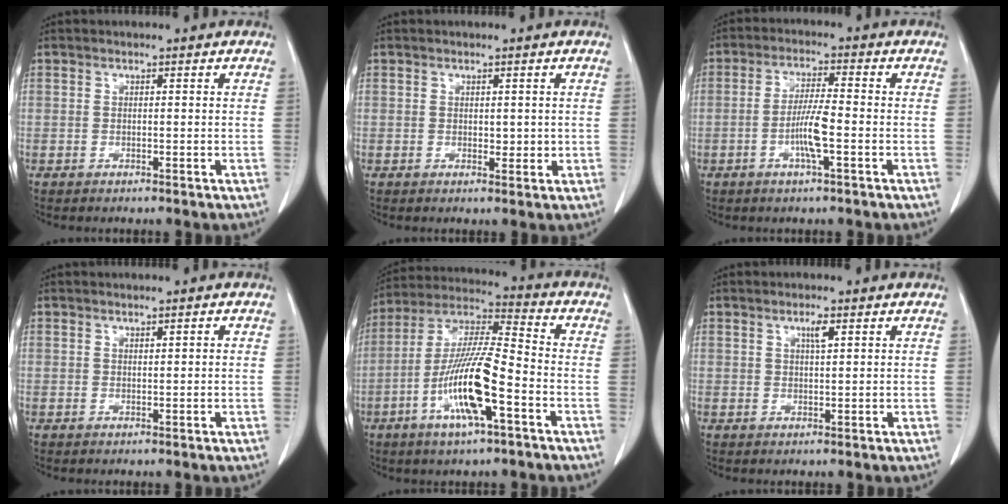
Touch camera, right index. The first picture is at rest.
{"total": 1.6, "force": [0.2, 1.0, 1.2], "torque": [-0.016, -0.004, 0.005]}
{"total": 3.6, "force": [-1.1, 0.0, 3.4], "torque": [-0.064, 0.000, -0.020]}
{"total": 0.6, "force": [0.2, -0.1, 0.5], "torque": [-0.011, -0.001, 0.005]}
{"total": 14.6, "force": [-5.0, 1.8, 13.5], "torque": [-0.266, -0.003, -0.093]}
{"total": 1.8, "force": [0.9, 0.1, 1.5], "torque": [-0.029, -0.002, 0.017]}